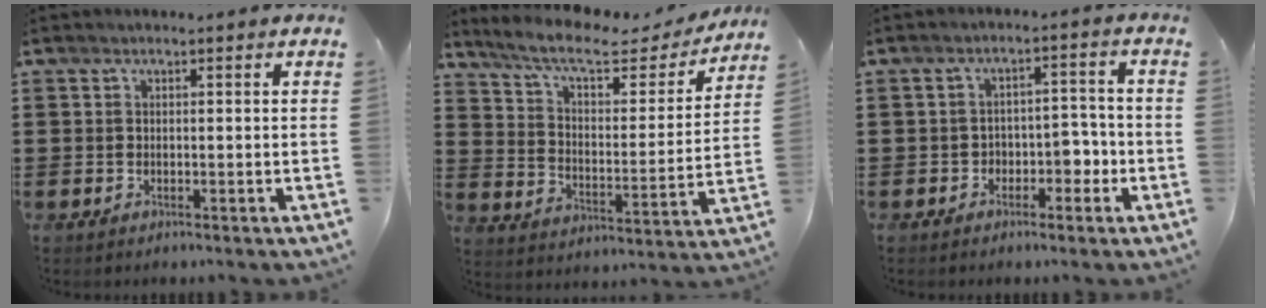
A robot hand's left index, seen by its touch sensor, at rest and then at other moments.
{"total": 8.2, "force": [6.4, 2.0, 4.6], "torque": [-0.108, -0.032, 0.106]}
{"total": 4.1, "force": [-2.3, 2.5, 2.3], "torque": [-0.045, 0.012, -0.047]}